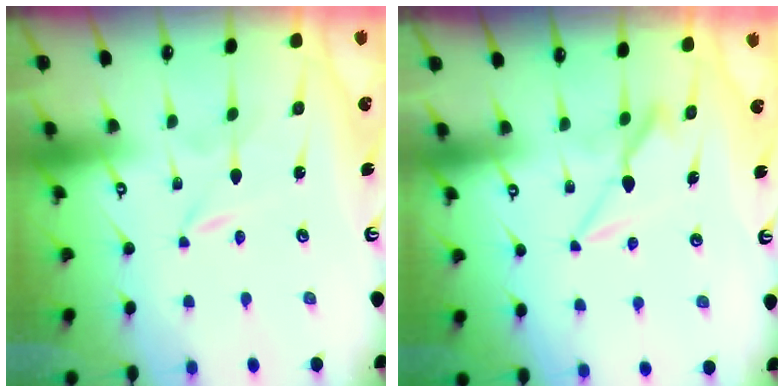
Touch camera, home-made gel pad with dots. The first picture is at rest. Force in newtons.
{"total": 6.8, "press": 6.7, "slide": 0.8}